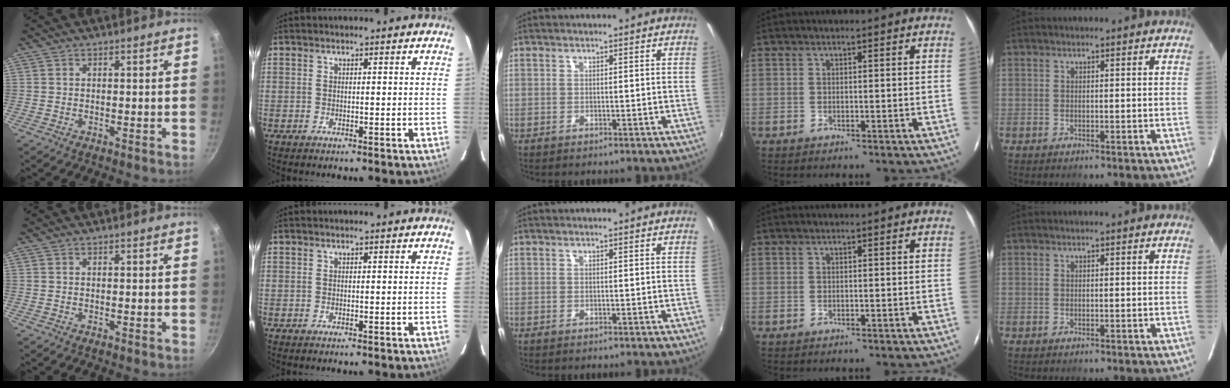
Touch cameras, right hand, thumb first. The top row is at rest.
{}